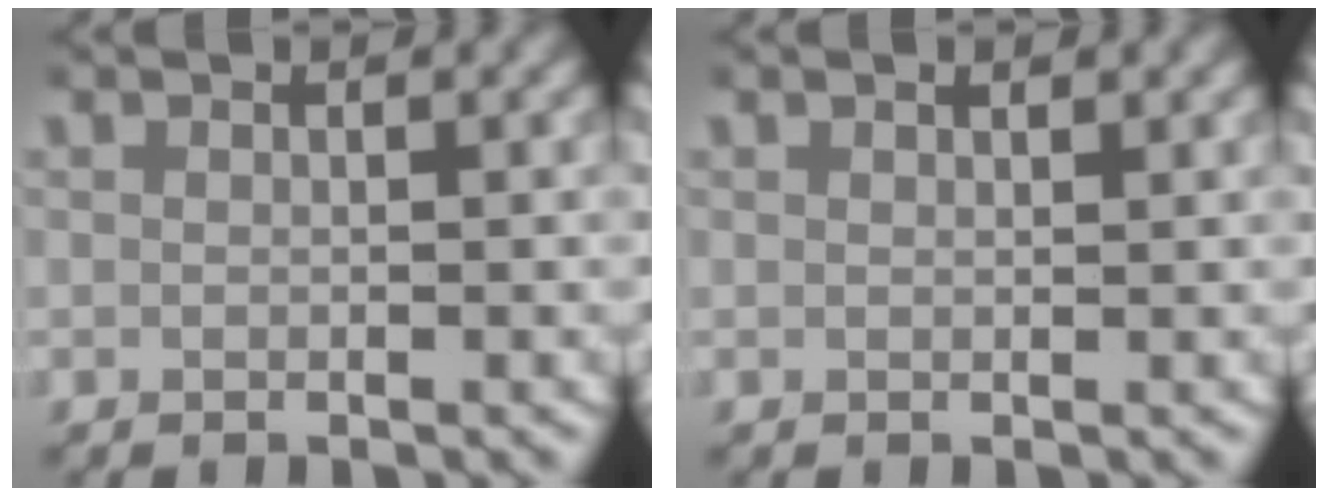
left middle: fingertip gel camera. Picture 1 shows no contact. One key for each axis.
{"total": 0.6, "fx": 0.5, "fy": 0.1, "fz": 0.2, "tx": 0.001, "ty": -0.001, "tz": 0.009}